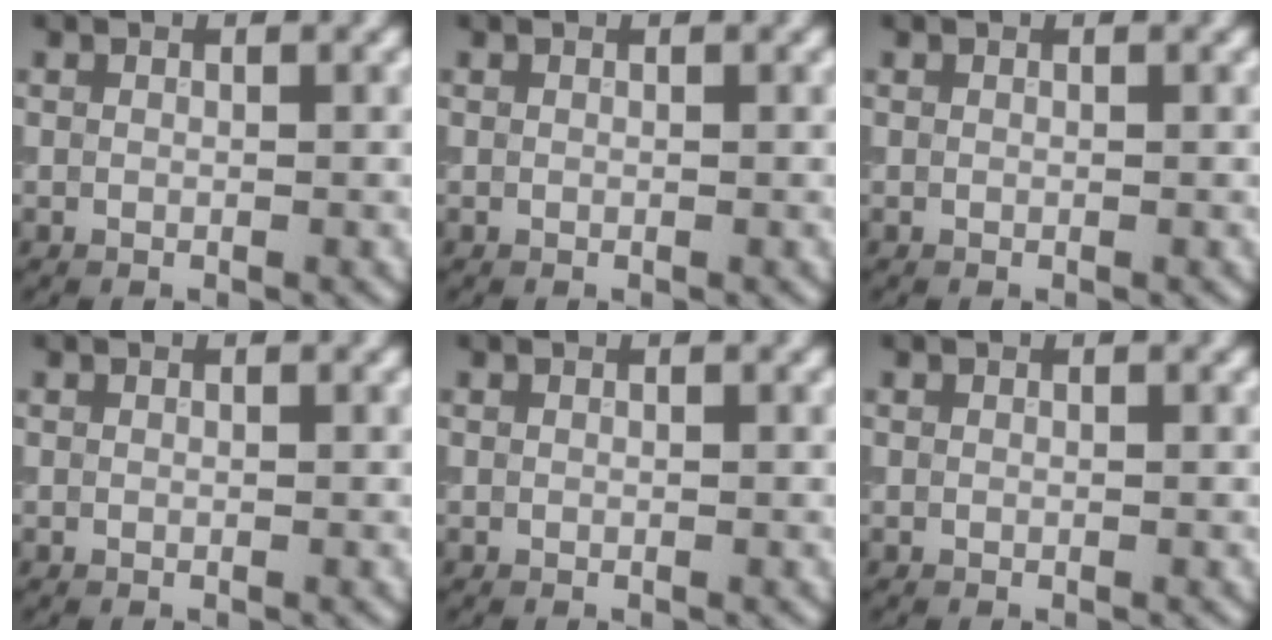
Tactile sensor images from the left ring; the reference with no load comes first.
{"total": 0.0}
{"total": 0.0}
{"total": 0.0}
{"total": 0.0}
{"total": 0.0}